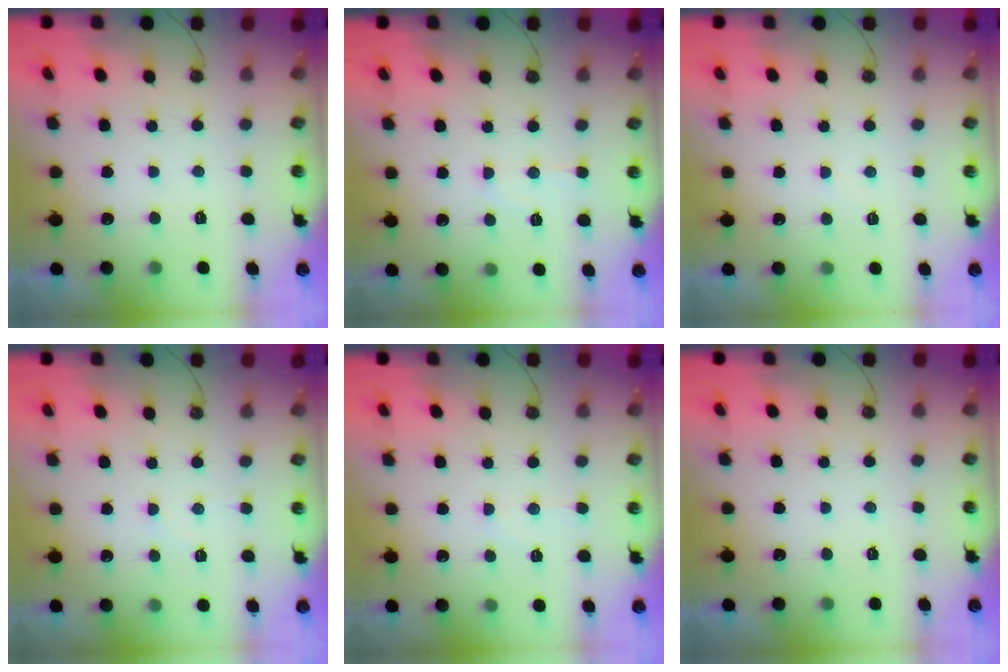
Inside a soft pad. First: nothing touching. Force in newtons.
{"total": 5.8, "press": 5.8, "slide": 0.4}
{"total": 4.8, "press": 4.7, "slide": 0.5}
{"total": 4.5, "press": 4.4, "slide": 0.8}
{"total": 4.5, "press": 4.5, "slide": 0.6}
{"total": 0.0}